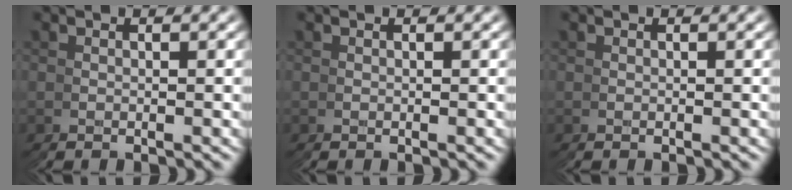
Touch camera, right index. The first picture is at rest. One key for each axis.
{"total": 0.0}
{"total": 0.0}